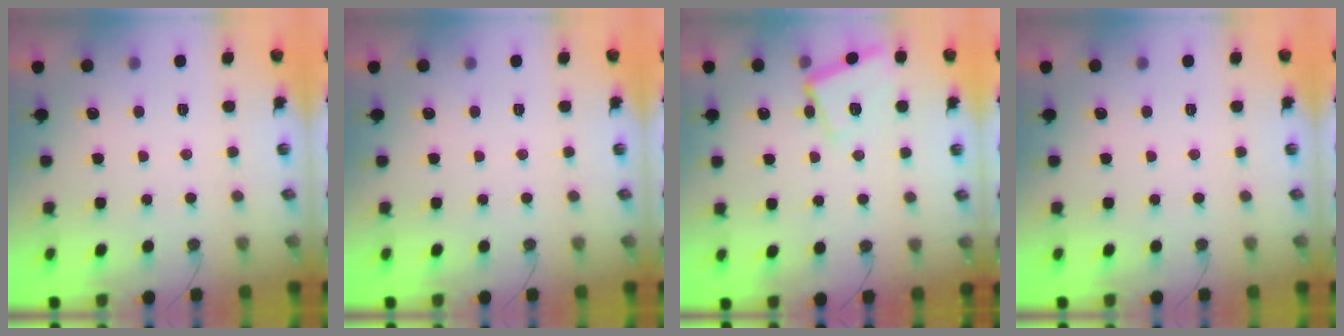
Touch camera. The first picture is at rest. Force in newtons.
{"total": 0.0}
{"total": 12.2, "press": 12.1, "slide": 1.0}
{"total": 0.0}